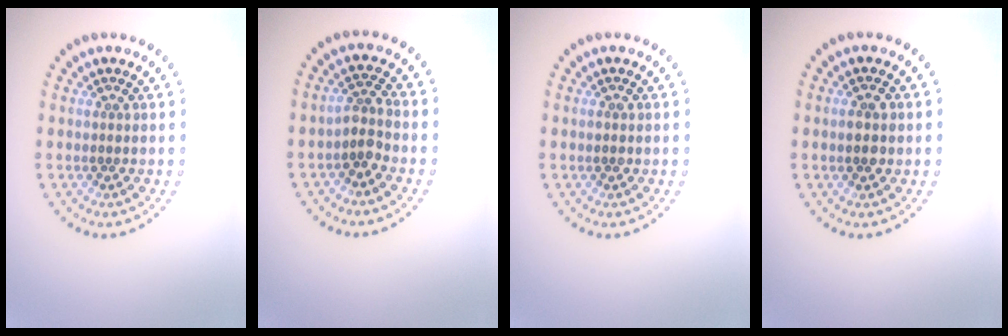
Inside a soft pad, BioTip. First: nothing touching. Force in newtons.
{"total": 2.0, "press": 1.5, "slide": 1.3}
{"total": 0.8, "press": 0.7, "slide": 0.1}
{"total": 2.2, "press": 2.2, "slide": 0.0}